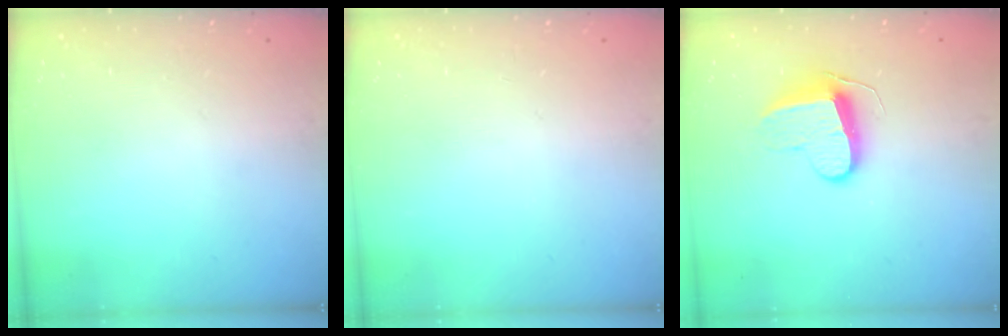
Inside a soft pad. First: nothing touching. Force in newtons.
{"total": 0.0}
{"total": 9.7, "press": 9.7, "slide": 0.2}